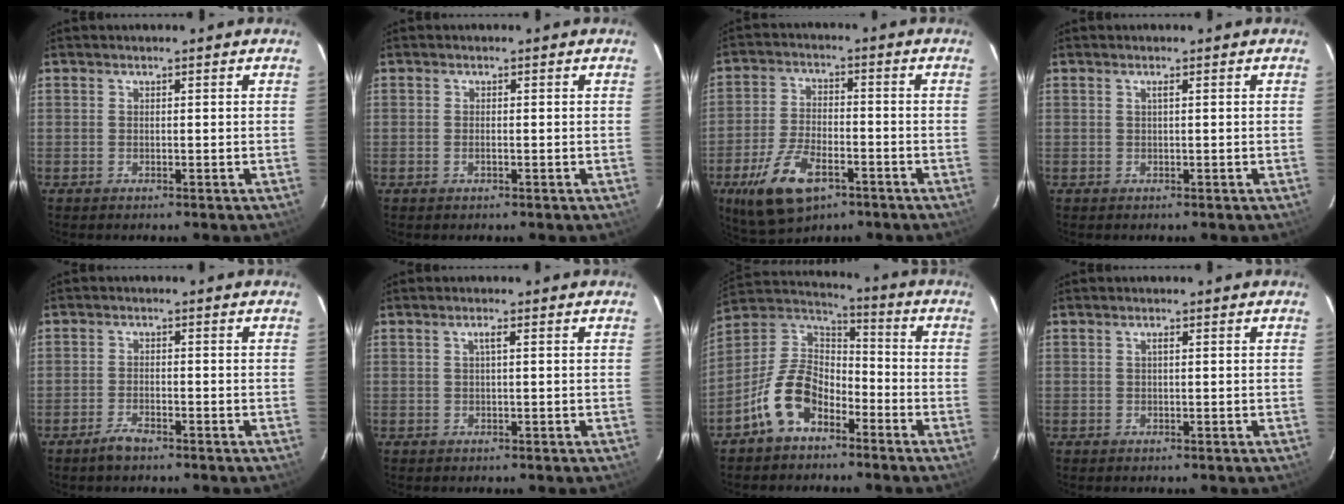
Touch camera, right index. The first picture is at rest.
{"total": 0.8, "force": [-0.3, 0.2, 0.7], "torque": [-0.015, 0.001, -0.005]}
{"total": 12.8, "force": [-6.9, 6.1, 8.9], "torque": [-0.193, -0.015, -0.120]}
{"total": 0.6, "force": [0.1, -0.2, 0.5], "torque": [-0.009, 0.003, 0.001]}
{"total": 3.0, "force": [-2.4, 0.8, 1.7], "torque": [-0.044, -0.001, -0.045]}
{"total": 1.1, "force": [0.2, -0.1, 1.1], "torque": [-0.018, 0.004, 0.002]}
{"total": 12.5, "force": [-7.0, 7.6, 7.1], "torque": [-0.155, 0.028, -0.134]}
{"total": 0.6, "force": [0.1, 0.1, 0.6], "torque": [-0.010, 0.004, 0.000]}